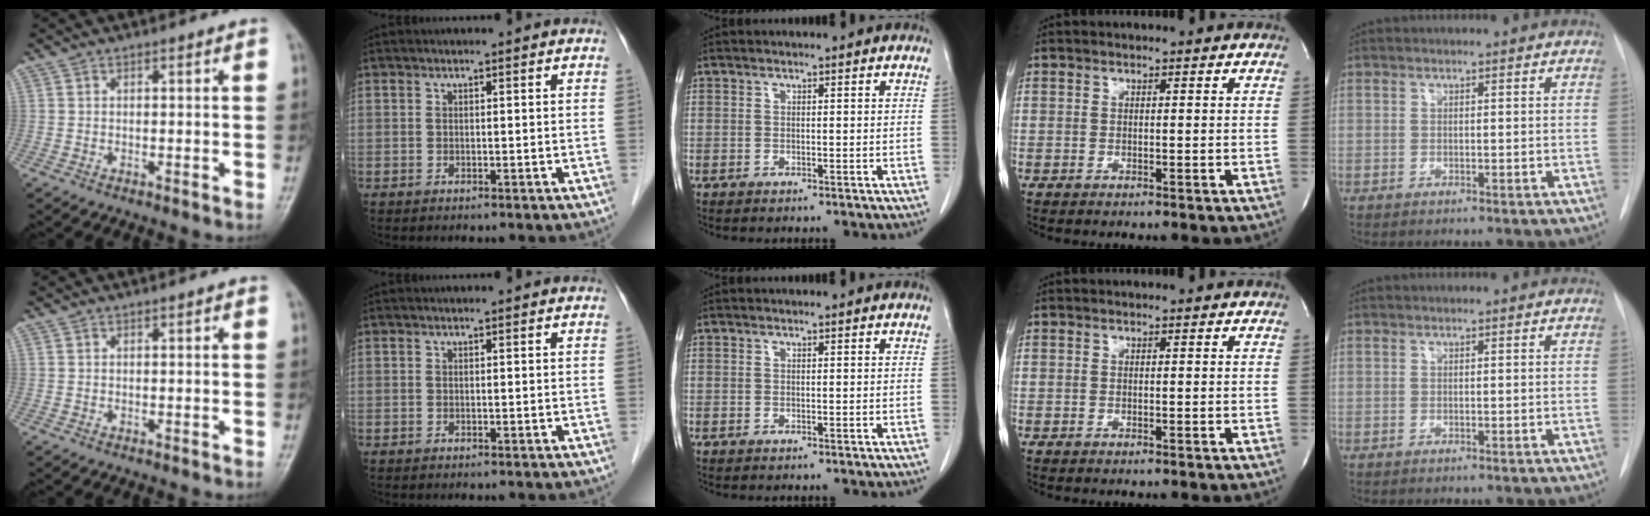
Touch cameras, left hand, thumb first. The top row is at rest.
{}